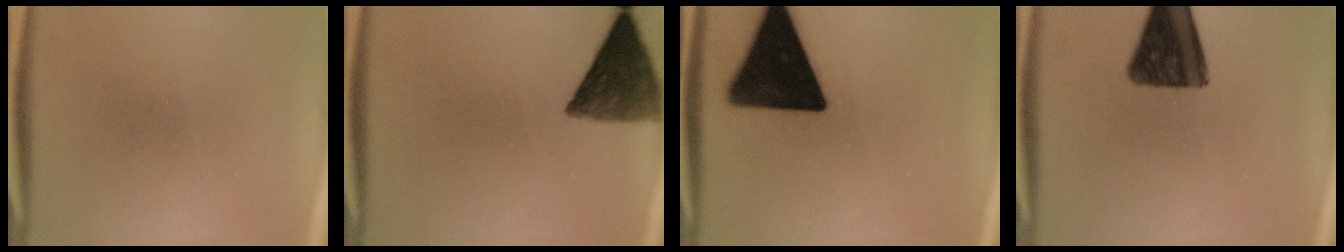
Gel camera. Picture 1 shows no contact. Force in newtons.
{"total": 10.7}
{"total": 19.5}
{"total": 13.0}